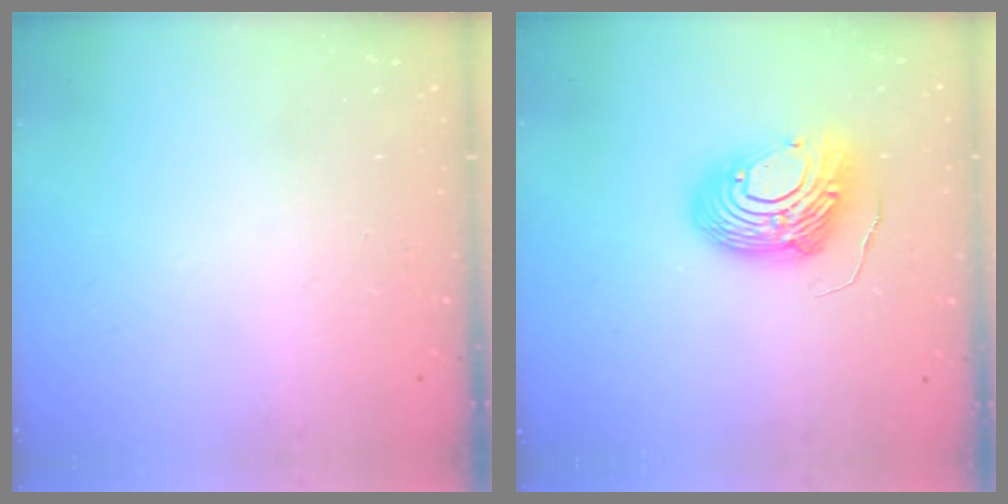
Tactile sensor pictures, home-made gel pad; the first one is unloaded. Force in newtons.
{"total": 12.6, "press": 12.6, "slide": 1.4}